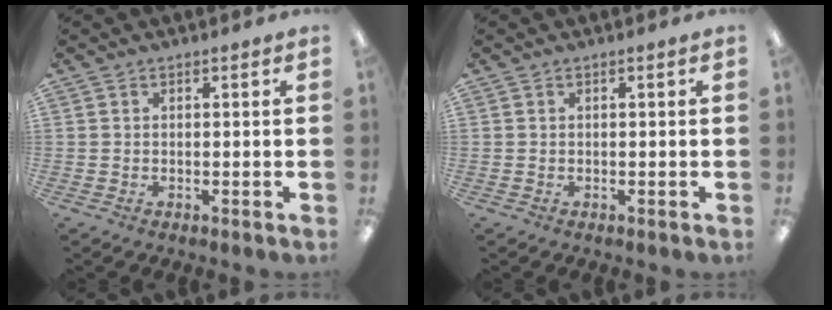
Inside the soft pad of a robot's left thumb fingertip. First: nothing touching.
{"total": 0.0}